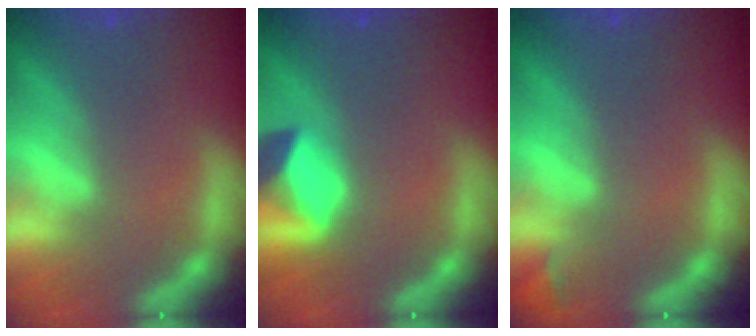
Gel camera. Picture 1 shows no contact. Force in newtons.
{"total": 4.4}
{"total": 0.9}